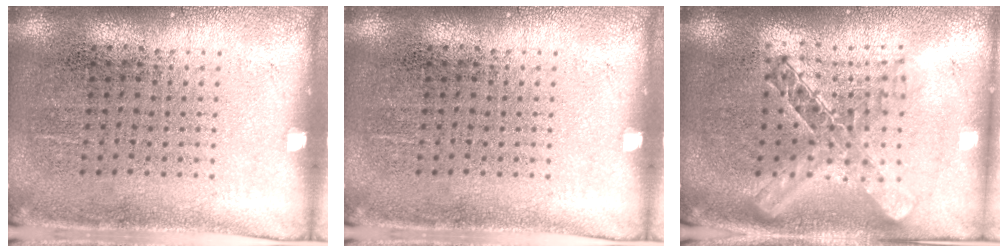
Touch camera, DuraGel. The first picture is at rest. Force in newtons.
{"total": 0.0}
{"total": 1.9, "press": 1.6, "slide": 1.1}